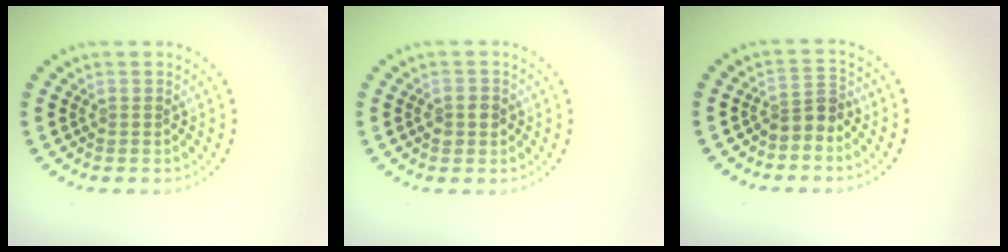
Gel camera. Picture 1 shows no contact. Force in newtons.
{"total": 1.6, "press": 1.5, "slide": 0.5}
{"total": 2.3, "press": 1.9, "slide": 1.4}